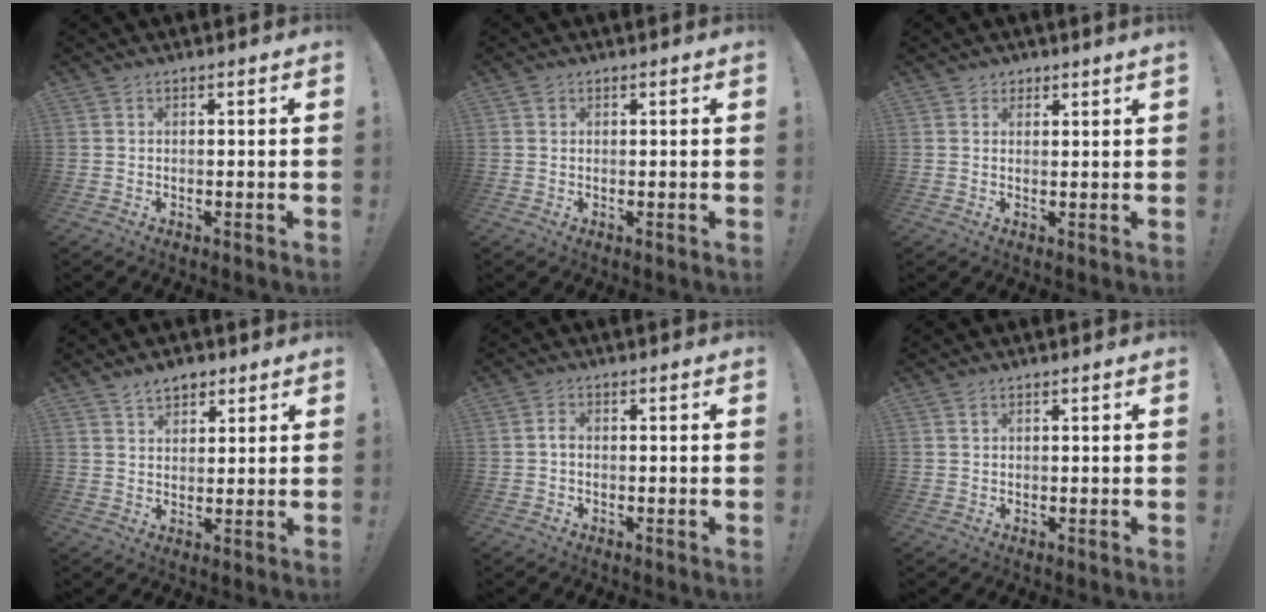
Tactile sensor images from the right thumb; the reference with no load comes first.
{"total": 0.7, "force": [0.4, 0.6, 0.1], "torque": [0.006, -0.002, 0.006]}
{"total": 1.7, "force": [1.6, 0.6, 0.2], "torque": [0.000, -0.010, 0.029]}
{"total": 5.2, "force": [3.8, 3.2, 1.6], "torque": [-0.015, -0.019, 0.068]}
{"total": 1.6, "force": [-0.6, 1.1, 1.0], "torque": [-0.026, 0.008, -0.011]}
{"total": 1.0, "force": [0.5, 0.9, 0.2], "torque": [-0.002, 0.001, 0.008]}